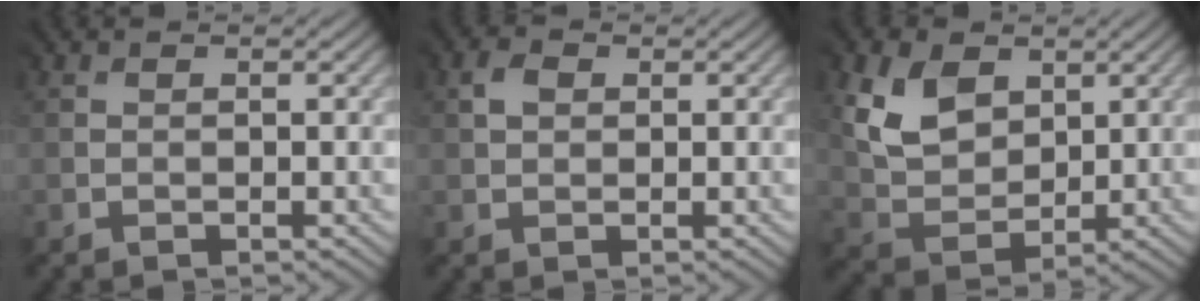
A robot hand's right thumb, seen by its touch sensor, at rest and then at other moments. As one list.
[{"total": 1.5, "force": [0.8, 1.2, 0.2], "torque": [-0.010, 0.001, 0.010]}, {"total": 7.1, "force": [3.4, 5.2, 3.6], "torque": [-0.108, -0.004, 0.064]}]